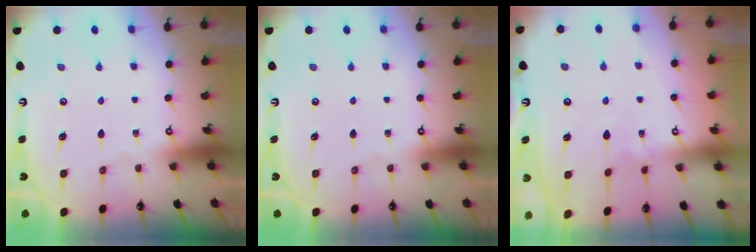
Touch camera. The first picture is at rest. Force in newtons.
{"total": 0.0}
{"total": 2.4, "press": 2.4, "slide": 0.3}